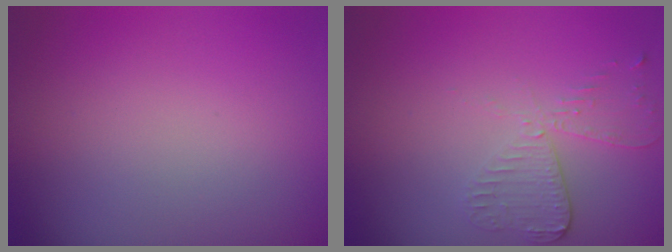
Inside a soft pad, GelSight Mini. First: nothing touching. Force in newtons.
{"total": 2.9, "press": 2.6, "slide": 1.4}